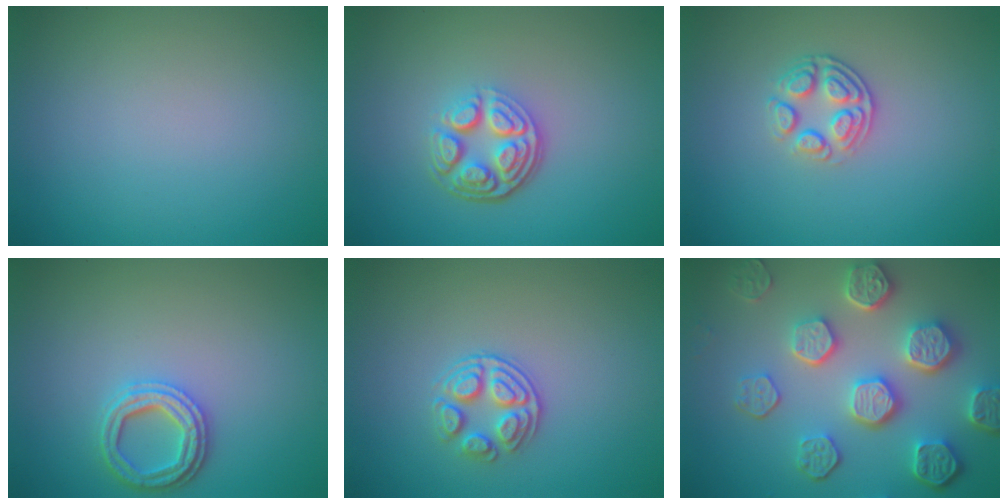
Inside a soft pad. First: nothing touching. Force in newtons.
{"total": 4.7, "press": 3.3, "slide": 3.3}
{"total": 2.7, "press": 2.4, "slide": 1.2}
{"total": 3.1, "press": 2.8, "slide": 1.3}
{"total": 2.9, "press": 2.6, "slide": 1.3}
{"total": 7.5, "press": 5.8, "slide": 4.7}